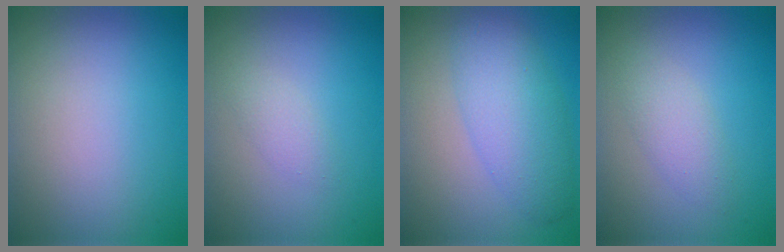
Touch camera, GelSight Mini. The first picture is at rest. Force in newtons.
{"total": 1.3, "press": 1.3, "slide": 0.1}
{"total": 5.0, "press": 5.0, "slide": 0.1}
{"total": 2.2, "press": 2.2, "slide": 0.0}